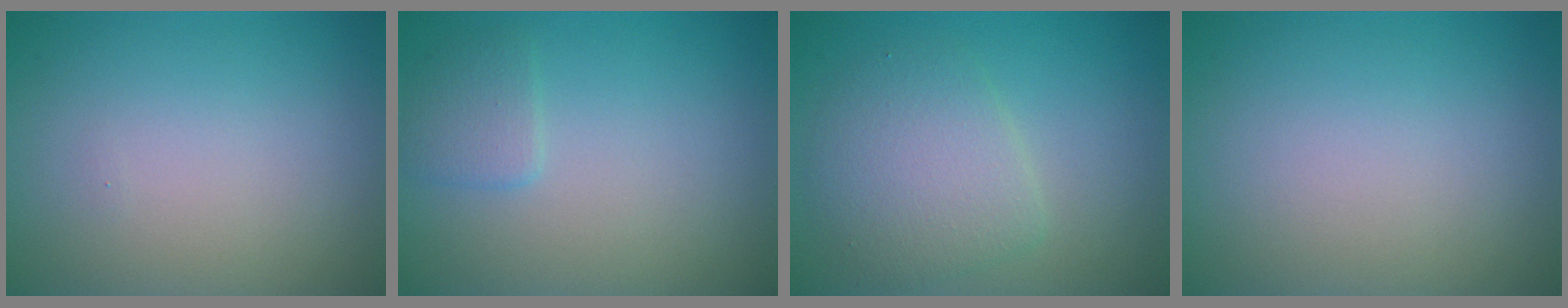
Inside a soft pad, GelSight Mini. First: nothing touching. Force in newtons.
{"total": 1.6, "press": 1.6, "slide": 0.1}
{"total": 4.2, "press": 4.2, "slide": 0.2}
{"total": 0.0}